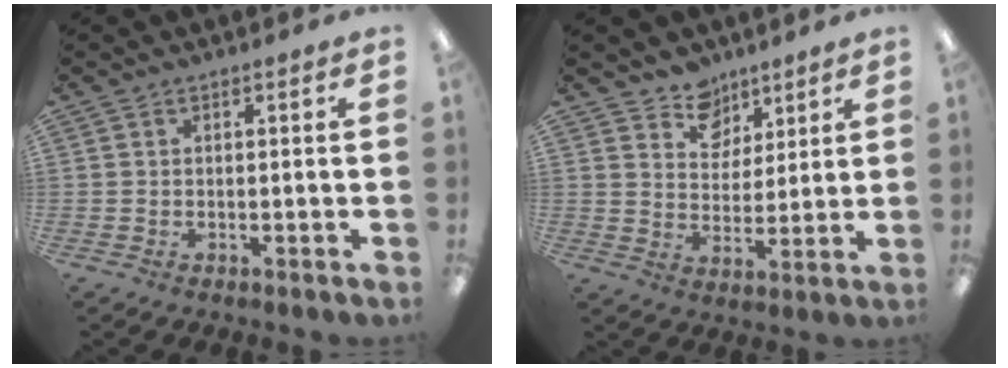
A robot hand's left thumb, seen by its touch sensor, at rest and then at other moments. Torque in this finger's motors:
{"motor_torque": [0.09, -0.05, 0.08, 0.04, 0.01]}